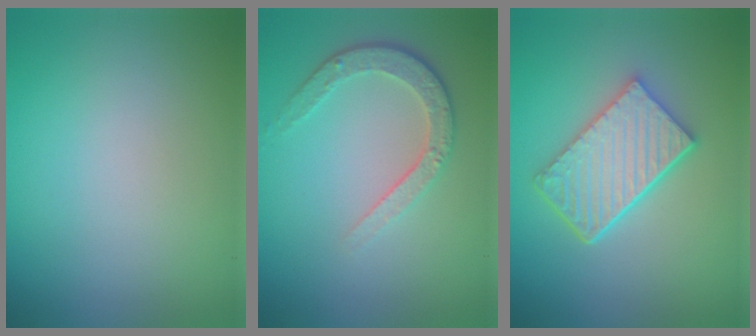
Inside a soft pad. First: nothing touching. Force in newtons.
{"total": 3.4, "press": 2.7, "slide": 2.1}
{"total": 5.5, "press": 4.2, "slide": 3.6}